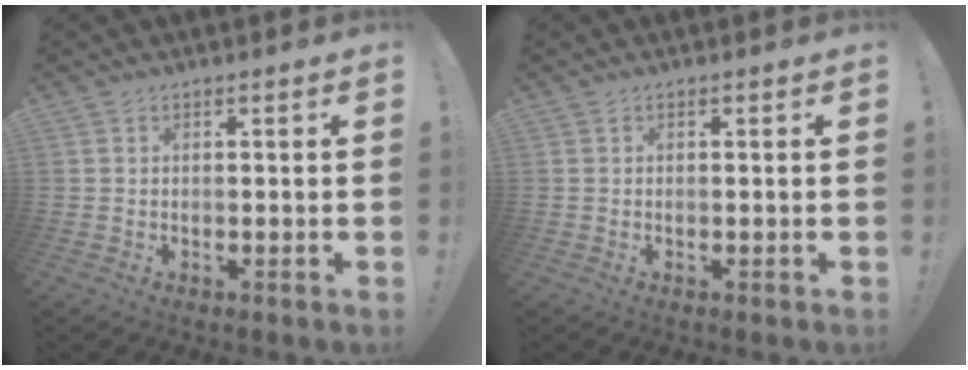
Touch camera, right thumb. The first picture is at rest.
{"total": 0.0}